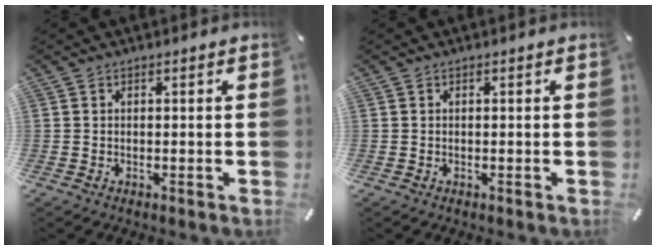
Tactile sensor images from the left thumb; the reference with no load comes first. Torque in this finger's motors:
{"motor_torque": [0.00, 0.00, 0.00, 0.00, 0.00]}